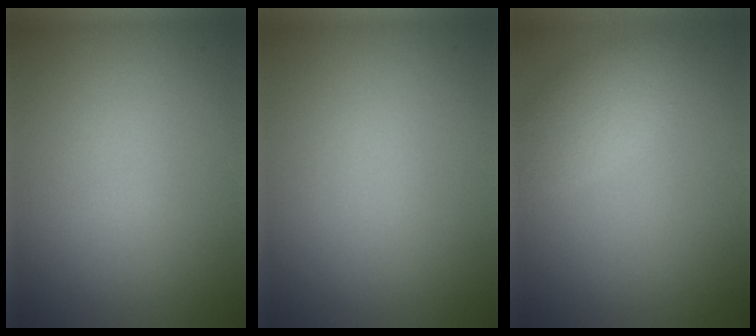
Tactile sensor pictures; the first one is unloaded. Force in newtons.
{"total": 0.0}
{"total": 2.6, "press": 2.6, "slide": 0.1}